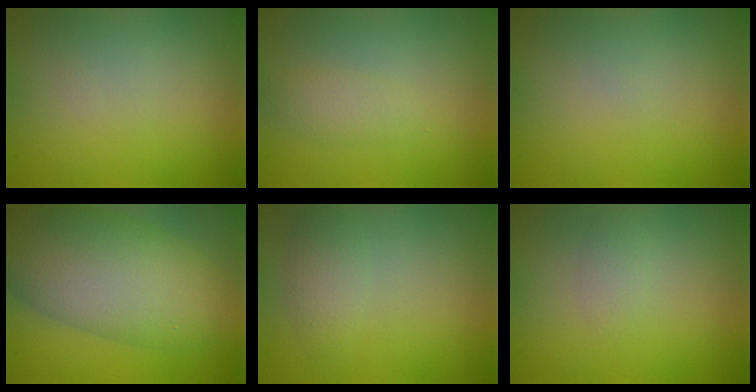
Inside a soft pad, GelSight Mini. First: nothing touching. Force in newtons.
{"total": 1.7, "press": 1.7, "slide": 0.1}
{"total": 0.0}
{"total": 10.5, "press": 10.5, "slide": 0.6}
{"total": 1.8, "press": 1.8, "slide": 0.1}
{"total": 1.1, "press": 1.1, "slide": 0.0}